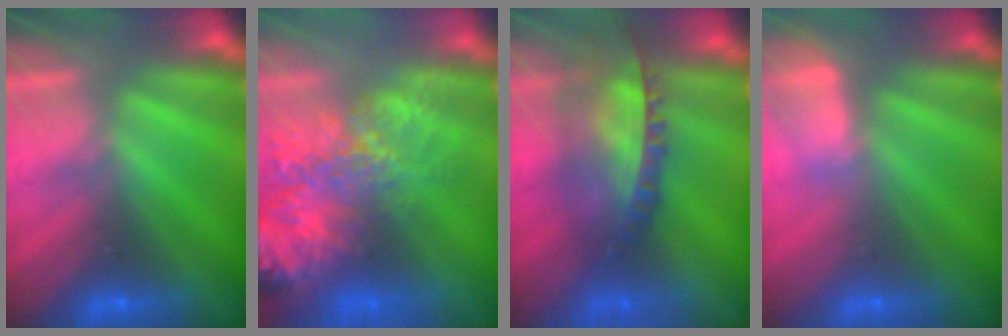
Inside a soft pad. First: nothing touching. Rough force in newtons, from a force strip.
{"total": 9.1}
{"total": 8.7}
{"total": 3.0}